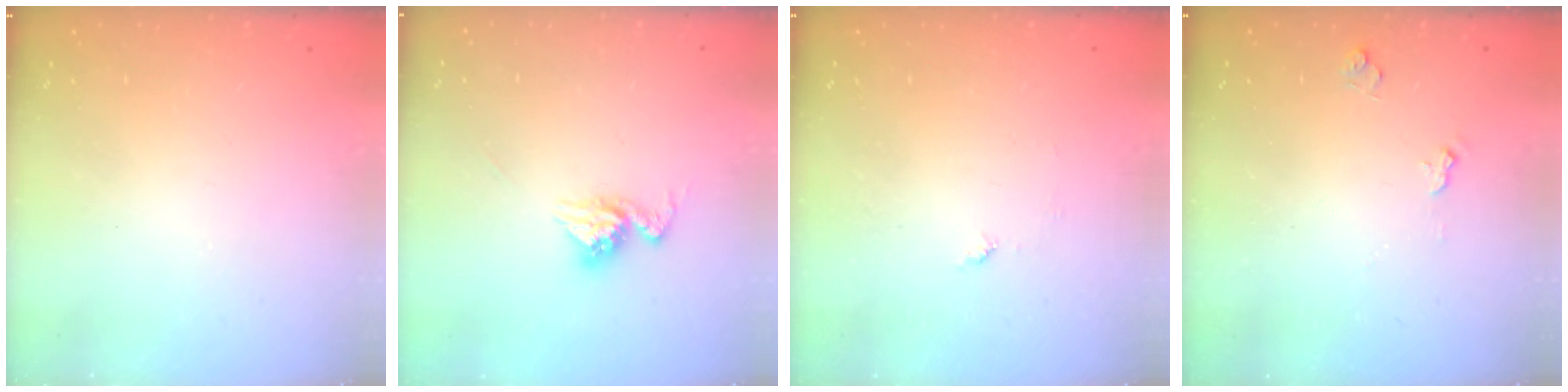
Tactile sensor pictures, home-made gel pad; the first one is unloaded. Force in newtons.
{"total": 11.1, "press": 11.0, "slide": 0.9}
{"total": 4.3, "press": 4.3, "slide": 0.5}
{"total": 4.7, "press": 4.7, "slide": 0.5}